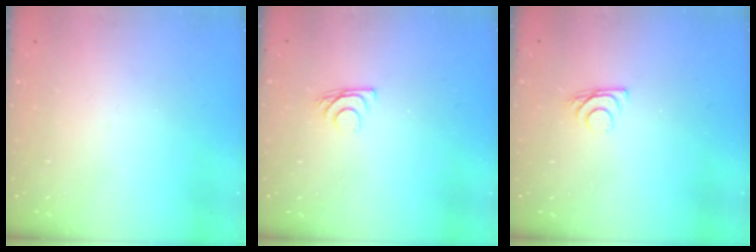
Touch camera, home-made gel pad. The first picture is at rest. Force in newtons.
{"total": 7.2, "press": 7.2, "slide": 0.6}
{"total": 7.2, "press": 7.2, "slide": 0.6}